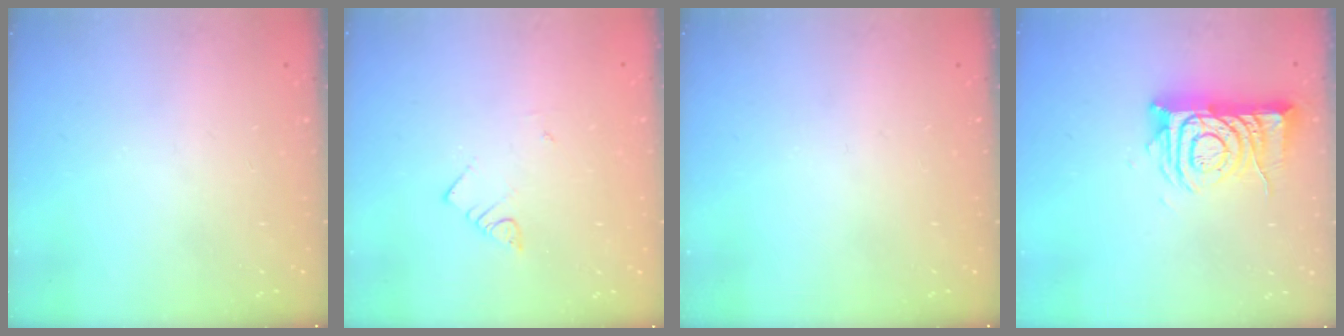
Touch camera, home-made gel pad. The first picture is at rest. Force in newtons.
{"total": 3.2, "press": 3.2, "slide": 0.3}
{"total": 0.0}
{"total": 11.7, "press": 11.6, "slide": 1.0}